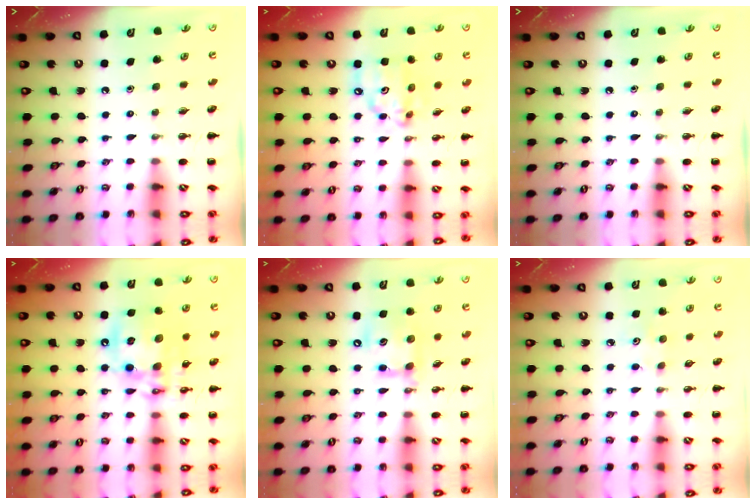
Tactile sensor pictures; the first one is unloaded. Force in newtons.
{"total": 10.5, "press": 10.3, "slide": 1.9}
{"total": 0.0}
{"total": 16.7, "press": 16.4, "slide": 3.3}
{"total": 13.4, "press": 13.2, "slide": 2.3}
{"total": 2.9, "press": 2.8, "slide": 0.8}